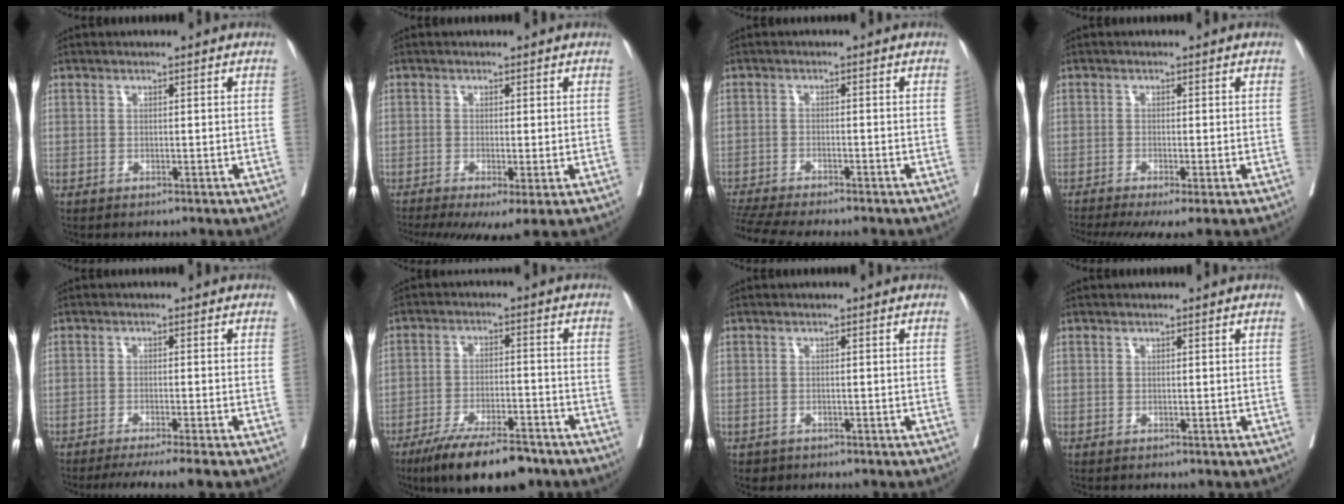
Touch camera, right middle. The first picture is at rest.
{"total": 8.1, "force": [-4.6, 2.1, 6.4], "torque": [-0.104, -0.020, -0.075]}
{"total": 10.3, "force": [-9.1, 0.6, 4.8], "torque": [-0.072, -0.009, -0.143]}
{"total": 8.3, "force": [-5.9, 1.3, 5.7], "torque": [-0.087, -0.017, -0.098]}
{"total": 7.4, "force": [-6.2, -1.1, 3.9], "torque": [-0.036, -0.018, -0.095]}
{"total": 12.9, "force": [-9.8, 3.1, 7.7], "torque": [-0.119, -0.015, -0.161]}
{"total": 1.2, "force": [-0.8, 0.9, 0.1], "torque": [-0.002, 0.002, -0.011]}
{"total": 0.0}